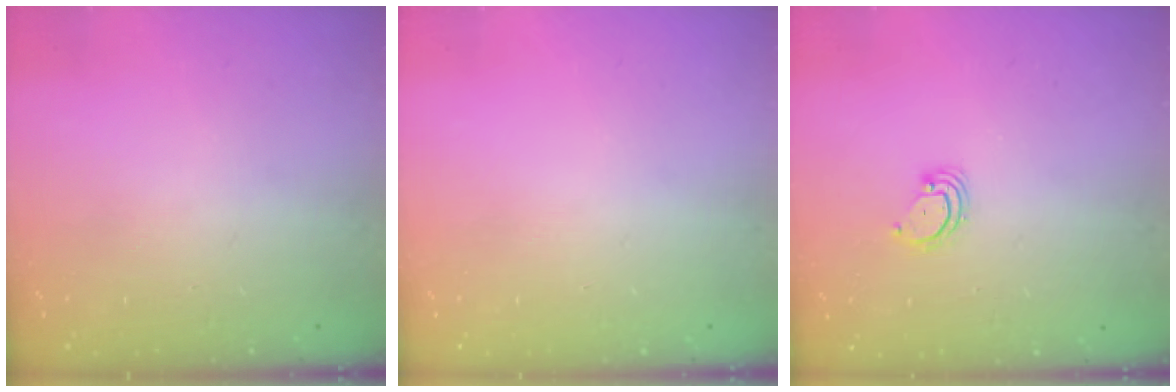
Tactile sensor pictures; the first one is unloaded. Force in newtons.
{"total": 0.0}
{"total": 2.8, "press": 2.8, "slide": 0.2}